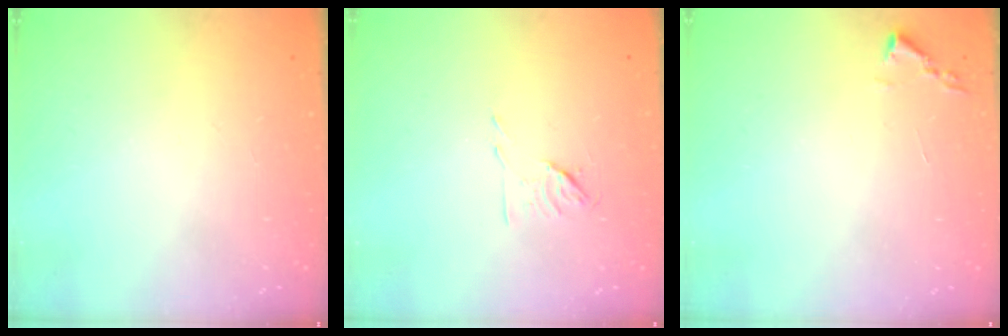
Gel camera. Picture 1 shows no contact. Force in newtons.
{"total": 5.8, "press": 5.7, "slide": 1.2}
{"total": 1.9, "press": 1.8, "slide": 0.3}